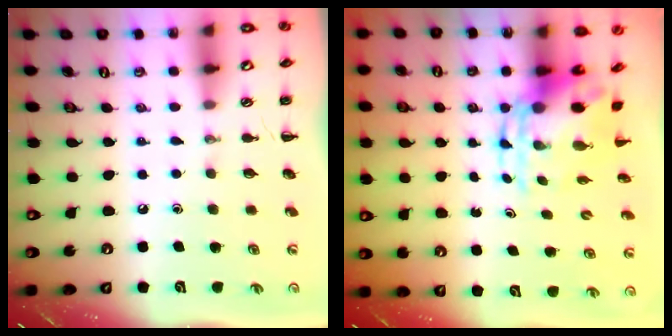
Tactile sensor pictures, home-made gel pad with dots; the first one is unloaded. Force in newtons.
{"total": 6.0, "press": 5.8, "slide": 1.3}